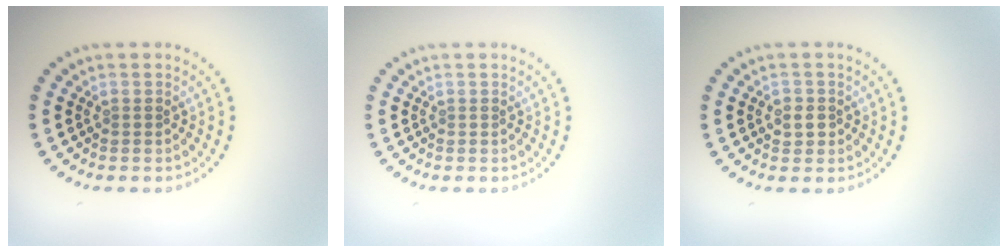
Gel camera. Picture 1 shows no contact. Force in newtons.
{"total": 0.0}
{"total": 1.4, "press": 1.4, "slide": 0.4}